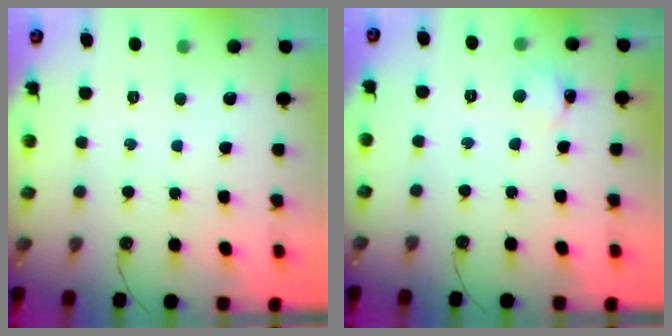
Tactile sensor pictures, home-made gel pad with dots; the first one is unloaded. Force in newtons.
{"total": 2.6, "press": 2.6, "slide": 0.4}